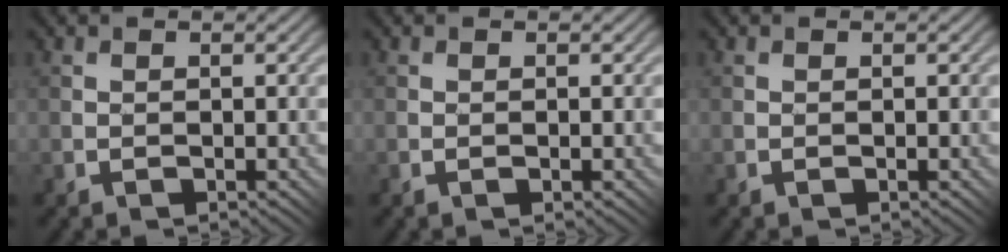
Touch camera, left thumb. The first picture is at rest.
{"total": 0.6, "force": [-0.3, 0.0, 0.5], "torque": [-0.007, 0.001, -0.003]}
{"total": 0.0}